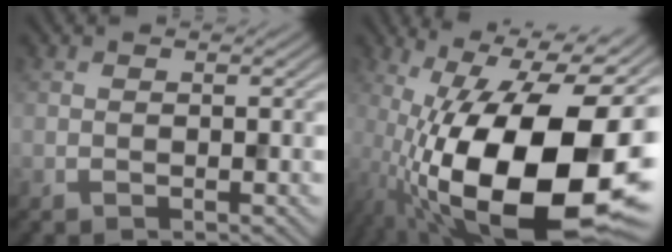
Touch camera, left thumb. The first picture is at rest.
{"total": 20.5, "force": [-5.3, 9.1, 17.6], "torque": [-0.281, -0.018, -0.082]}